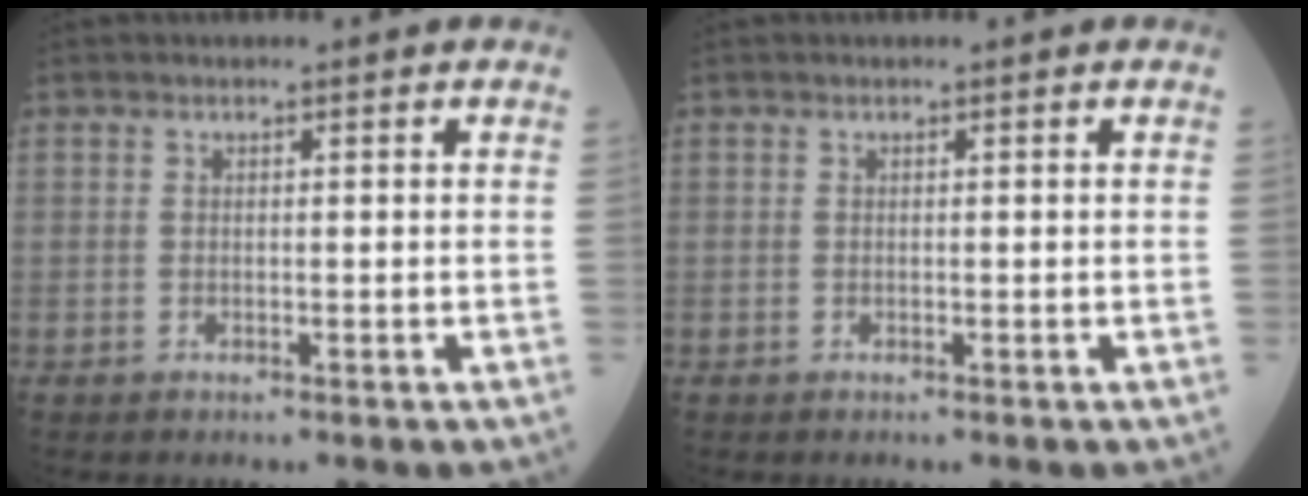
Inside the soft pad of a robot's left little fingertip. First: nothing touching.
{"total": 0.0}